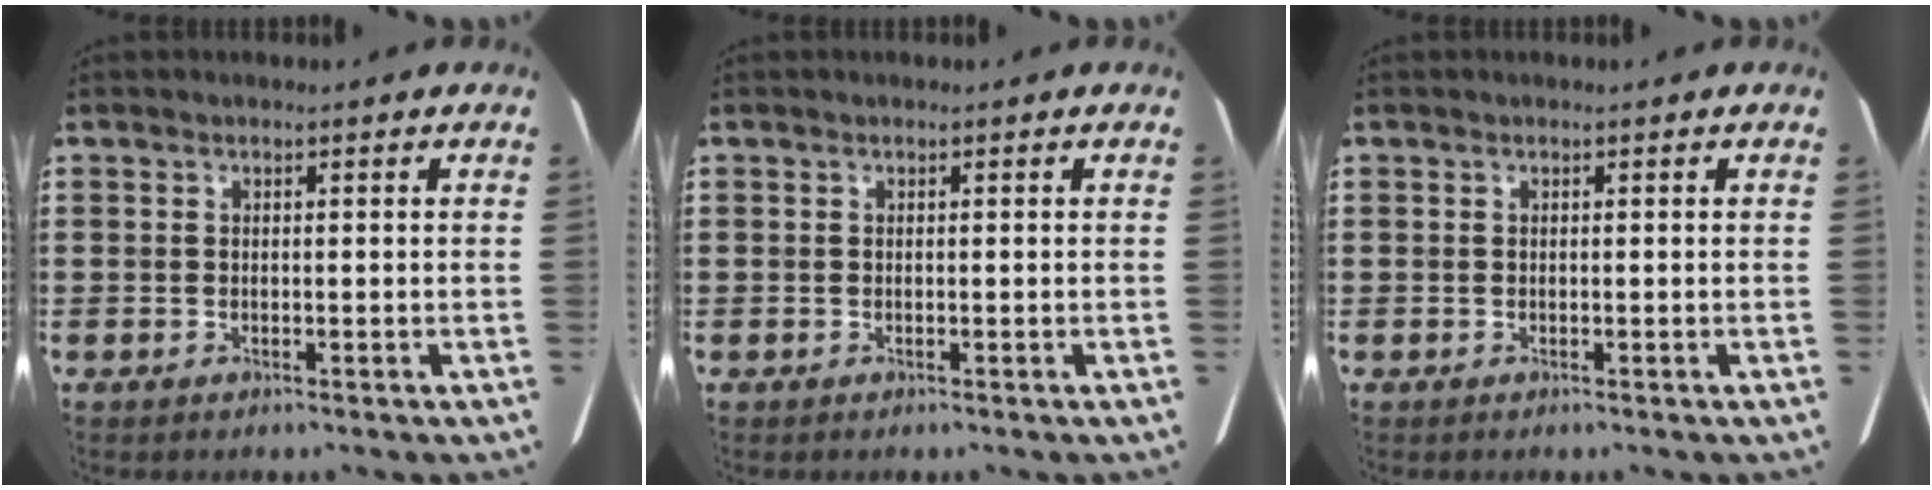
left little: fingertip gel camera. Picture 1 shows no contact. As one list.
[{"total": 0.0}, {"total": 0.0}]